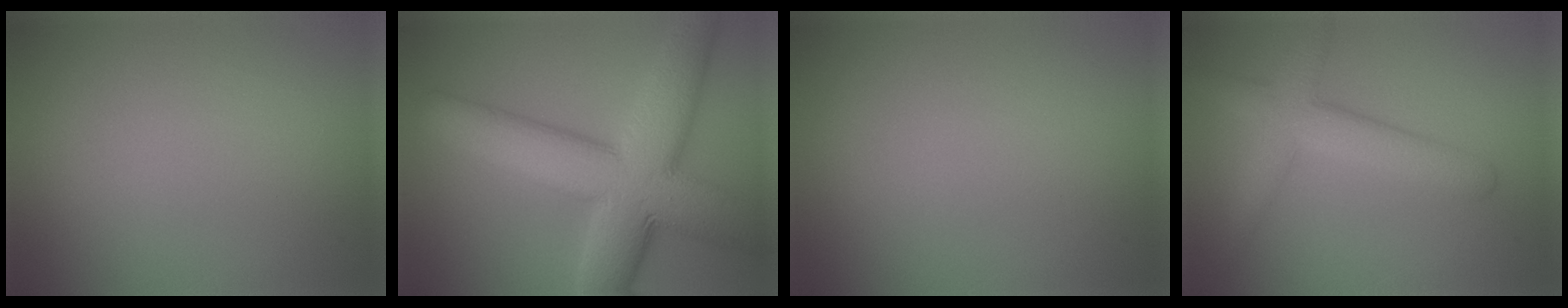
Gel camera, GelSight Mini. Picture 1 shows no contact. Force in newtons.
{"total": 12.0, "press": 12.0, "slide": 0.2}
{"total": 0.0}
{"total": 4.4, "press": 4.4, "slide": 0.1}